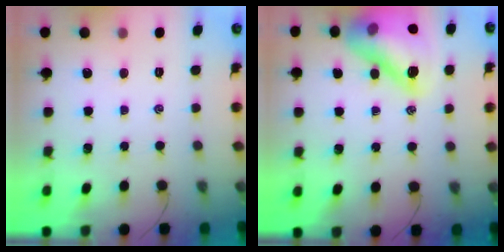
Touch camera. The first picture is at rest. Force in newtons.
{"total": 17.7, "press": 17.7, "slide": 1.6}